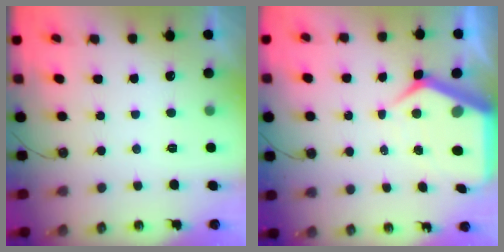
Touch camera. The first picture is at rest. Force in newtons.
{"total": 9.1, "press": 9.0, "slide": 0.8}